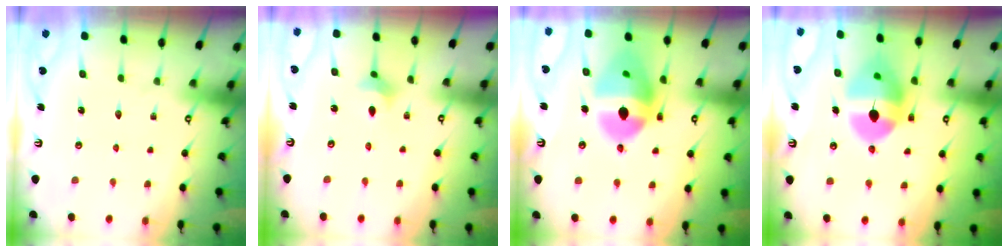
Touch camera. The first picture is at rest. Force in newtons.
{"total": 2.2, "press": 2.2, "slide": 0.2}
{"total": 17.7, "press": 17.6, "slide": 1.8}
{"total": 13.0, "press": 12.9, "slide": 1.7}